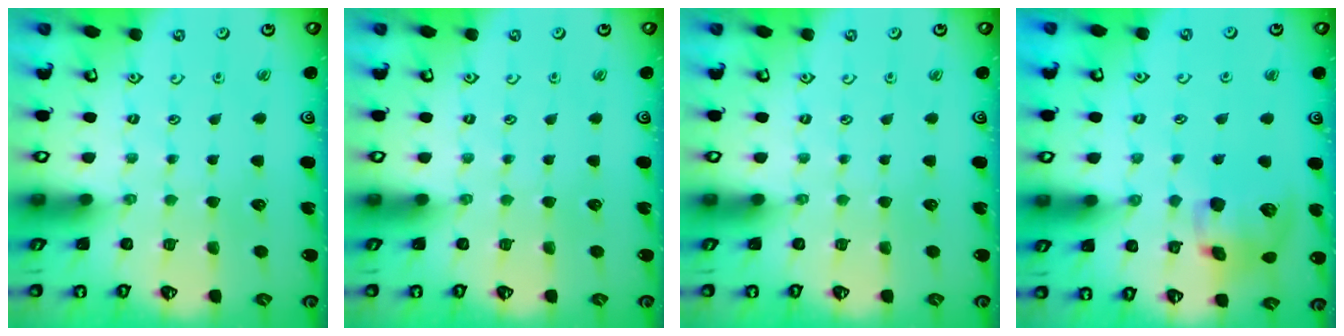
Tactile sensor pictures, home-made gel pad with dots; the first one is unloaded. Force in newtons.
{"total": 0.0}
{"total": 0.0}
{"total": 12.8, "press": 12.7, "slide": 2.0}